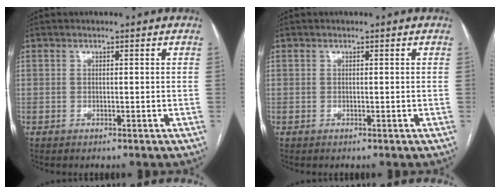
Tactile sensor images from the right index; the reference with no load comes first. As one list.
[{"total": 0.0}]